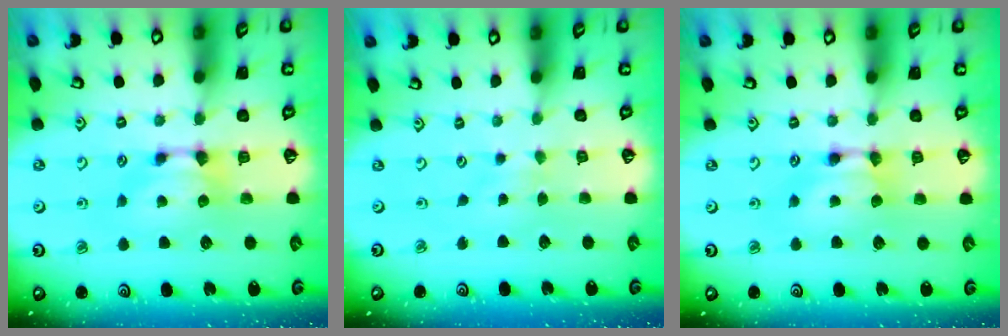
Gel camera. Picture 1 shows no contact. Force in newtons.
{"total": 1.8, "press": 1.8, "slide": 0.1}
{"total": 1.7, "press": 1.7, "slide": 0.2}